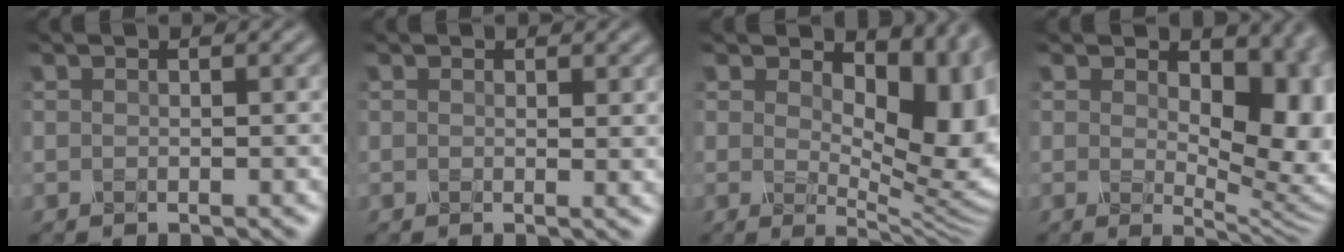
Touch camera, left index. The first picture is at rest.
{"total": 0.8, "force": [0.5, 0.2, 0.6], "torque": [-0.005, -0.004, 0.009]}
{"total": 9.2, "force": [2.5, 4.8, 7.5], "torque": [-0.117, -0.015, 0.040]}
{"total": 8.1, "force": [1.5, 4.5, 6.5], "torque": [-0.094, -0.013, 0.024]}